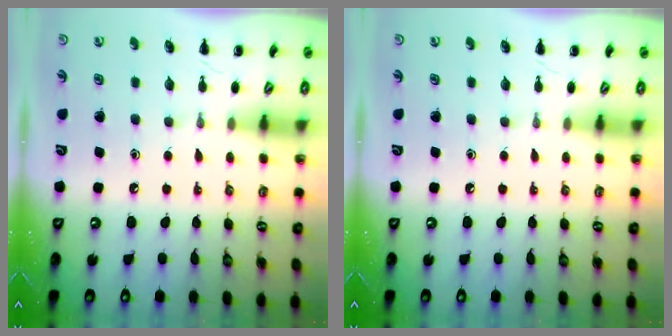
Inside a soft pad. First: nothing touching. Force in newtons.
{"total": 0.0}